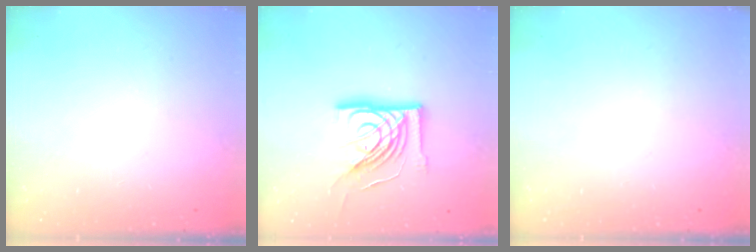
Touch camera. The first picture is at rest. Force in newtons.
{"total": 16.9, "press": 16.8, "slide": 1.9}
{"total": 0.0}